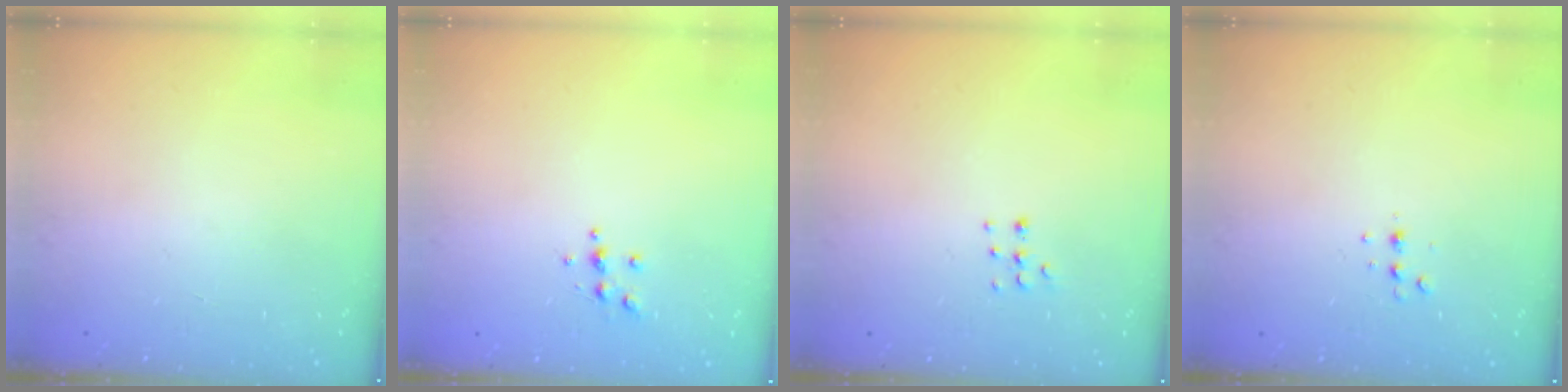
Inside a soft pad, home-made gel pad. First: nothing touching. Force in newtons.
{"total": 4.3, "press": 4.3, "slide": 0.5}
{"total": 4.3, "press": 4.2, "slide": 1.1}
{"total": 3.9, "press": 3.8, "slide": 1.1}